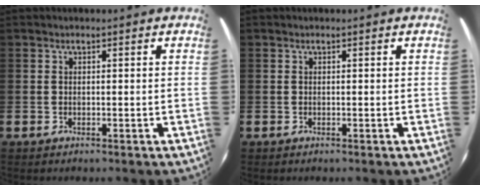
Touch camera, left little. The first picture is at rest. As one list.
[{"total": 0.0}]